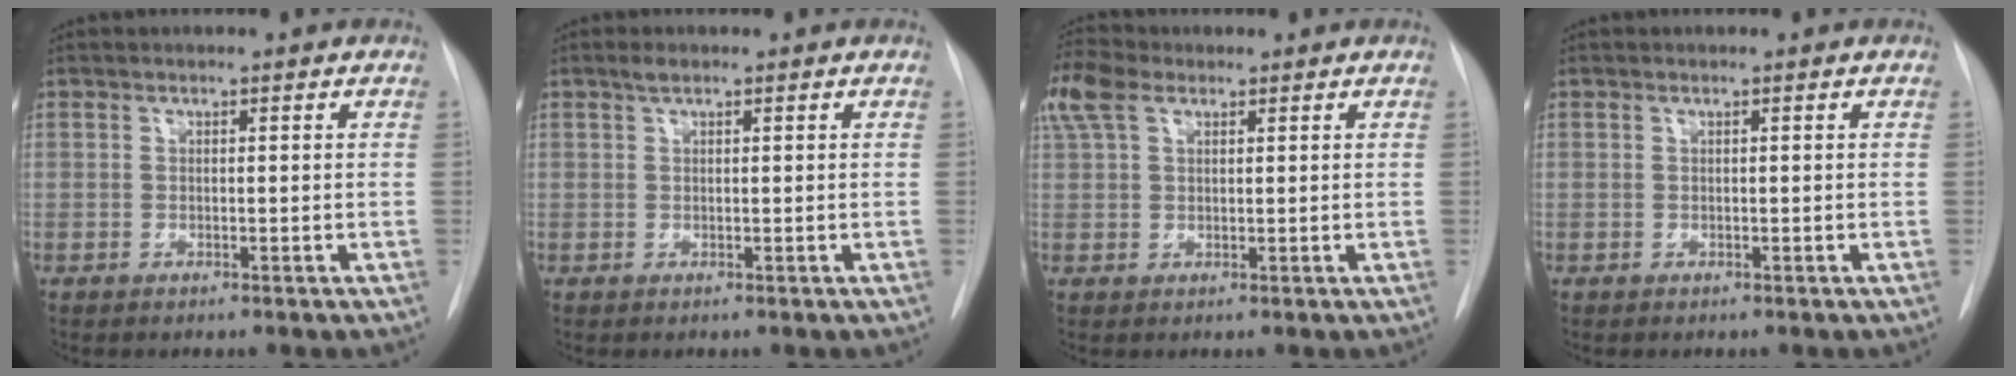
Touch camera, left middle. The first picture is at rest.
{"total": 1.1, "force": [0.8, 0.2, 0.7], "torque": [-0.016, 0.005, 0.016]}
{"total": 6.3, "force": [3.6, 3.3, 4.0], "torque": [-0.108, 0.033, 0.072]}
{"total": 0.0}